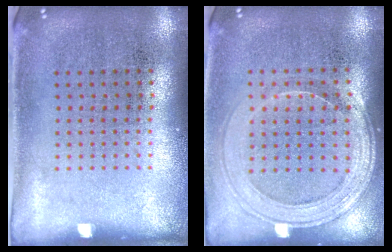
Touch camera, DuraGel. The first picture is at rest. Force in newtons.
{"total": 1.6, "press": 1.4, "slide": 0.7}